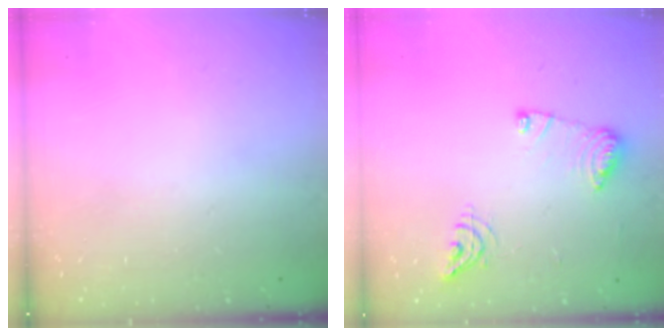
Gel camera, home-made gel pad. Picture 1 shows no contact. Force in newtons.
{"total": 10.7, "press": 10.6, "slide": 1.1}